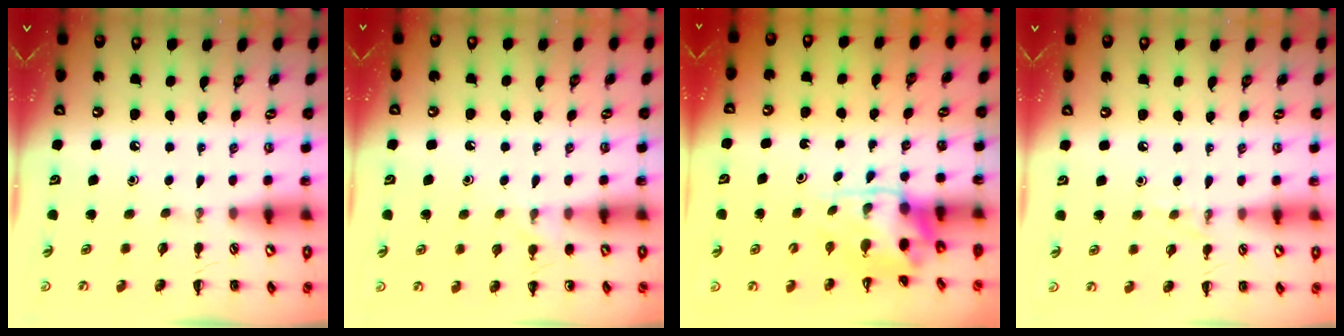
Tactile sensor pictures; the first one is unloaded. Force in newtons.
{"total": 5.0, "press": 4.7, "slide": 1.9}
{"total": 3.9, "press": 3.8, "slide": 0.8}
{"total": 5.0, "press": 4.8, "slide": 1.4}